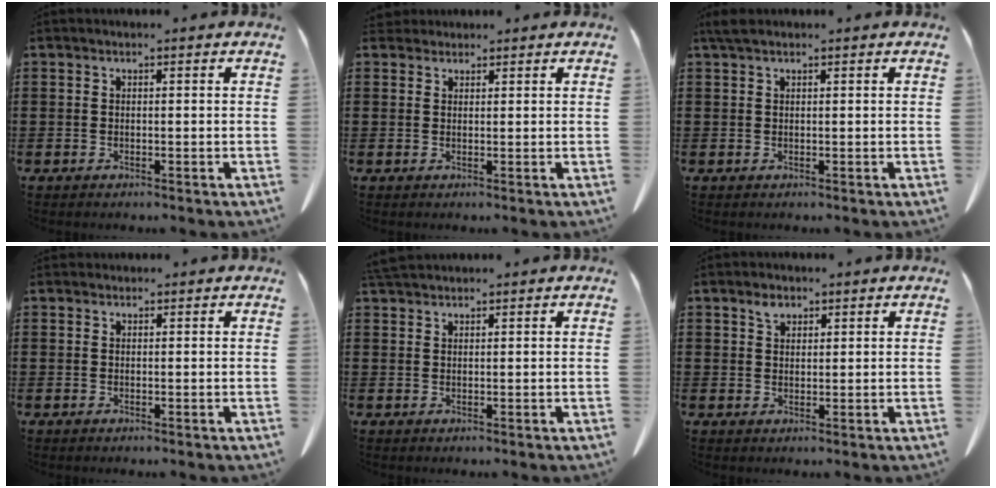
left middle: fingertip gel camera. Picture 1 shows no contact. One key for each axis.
{"total": 1.8, "fx": 1.7, "fy": 0.6, "fz": 0.2, "tx": -0.010, "ty": 0.003, "tz": 0.034}
{"total": 1.4, "fx": 1.0, "fy": 0.5, "fz": 0.9, "tx": -0.022, "ty": 0.001, "tz": 0.019}
{"total": 0.6, "fx": 0.6, "fy": 0.3, "fz": 0.0, "tx": -0.002, "ty": 0.000, "tz": 0.012}
{"total": 2.2, "fx": 2.1, "fy": 0.3, "fz": 0.7, "tx": -0.020, "ty": 0.001, "tz": 0.042}
{"total": 2.2, "fx": 1.6, "fy": 1.3, "fz": 0.8, "tx": -0.012, "ty": -0.003, "tz": 0.030}